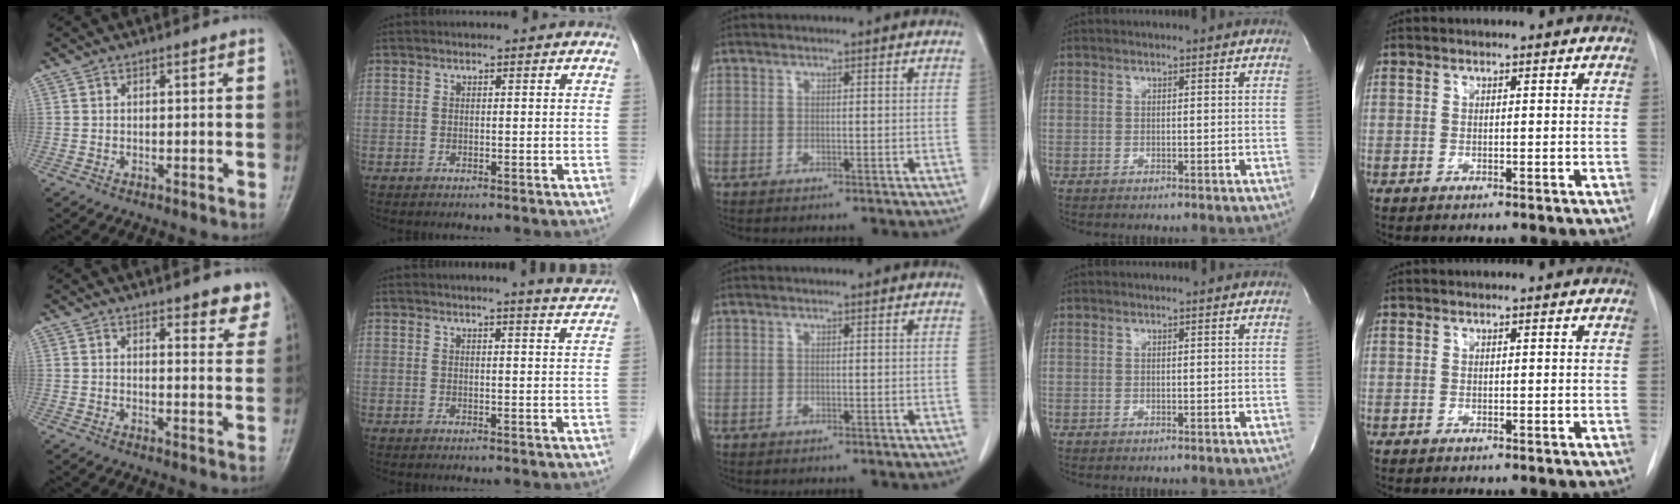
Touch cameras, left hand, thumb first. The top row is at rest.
{"thumb": {"total": 6.6, "force": [5.2, 2.3, 3.3], "torque": [-0.006, -0.028, 0.051]}, "index": {"total": 5.3, "force": [4.9, -0.8, 1.7], "torque": [-0.027, -0.013, 0.043]}}